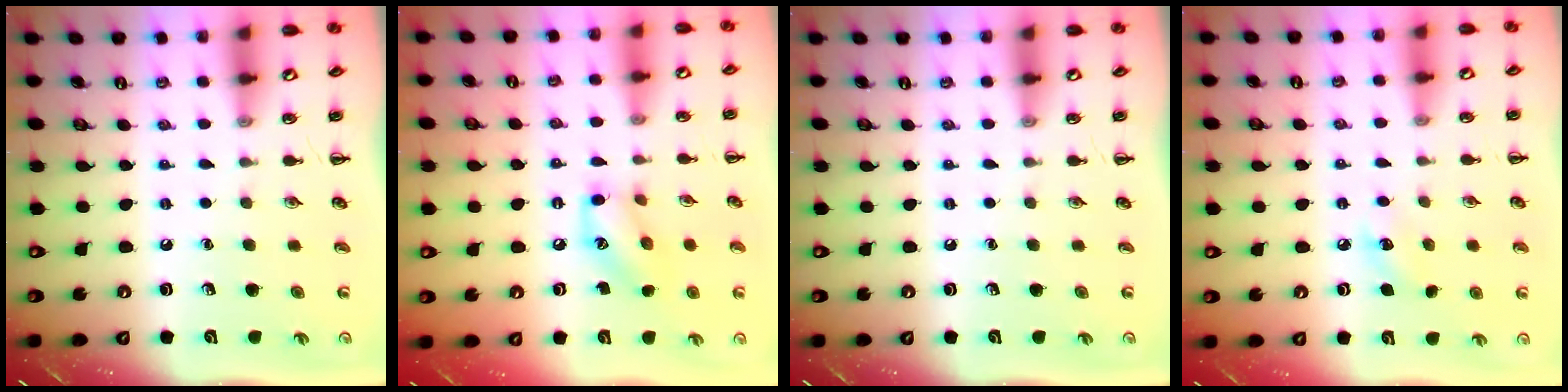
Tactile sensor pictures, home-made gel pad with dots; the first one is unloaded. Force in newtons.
{"total": 10.7, "press": 10.6, "slide": 0.6}
{"total": 0.0}
{"total": 6.3, "press": 6.1, "slide": 1.6}